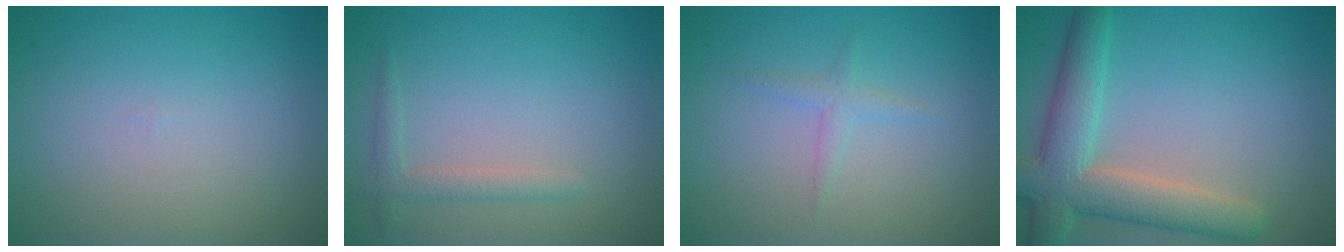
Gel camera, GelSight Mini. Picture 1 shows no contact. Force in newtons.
{"total": 1.7, "press": 1.6, "slide": 0.1}
{"total": 1.2, "press": 1.2, "slide": 0.1}
{"total": 6.6, "press": 6.6, "slide": 0.4}